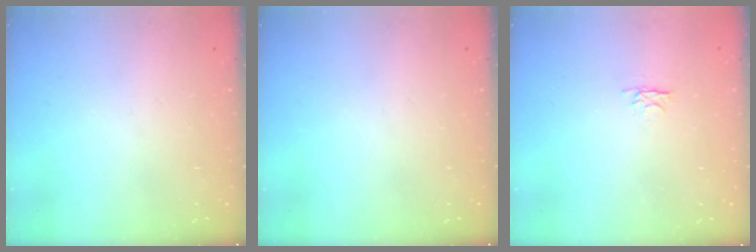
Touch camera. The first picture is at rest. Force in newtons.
{"total": 0.0}
{"total": 2.6, "press": 2.6, "slide": 0.3}